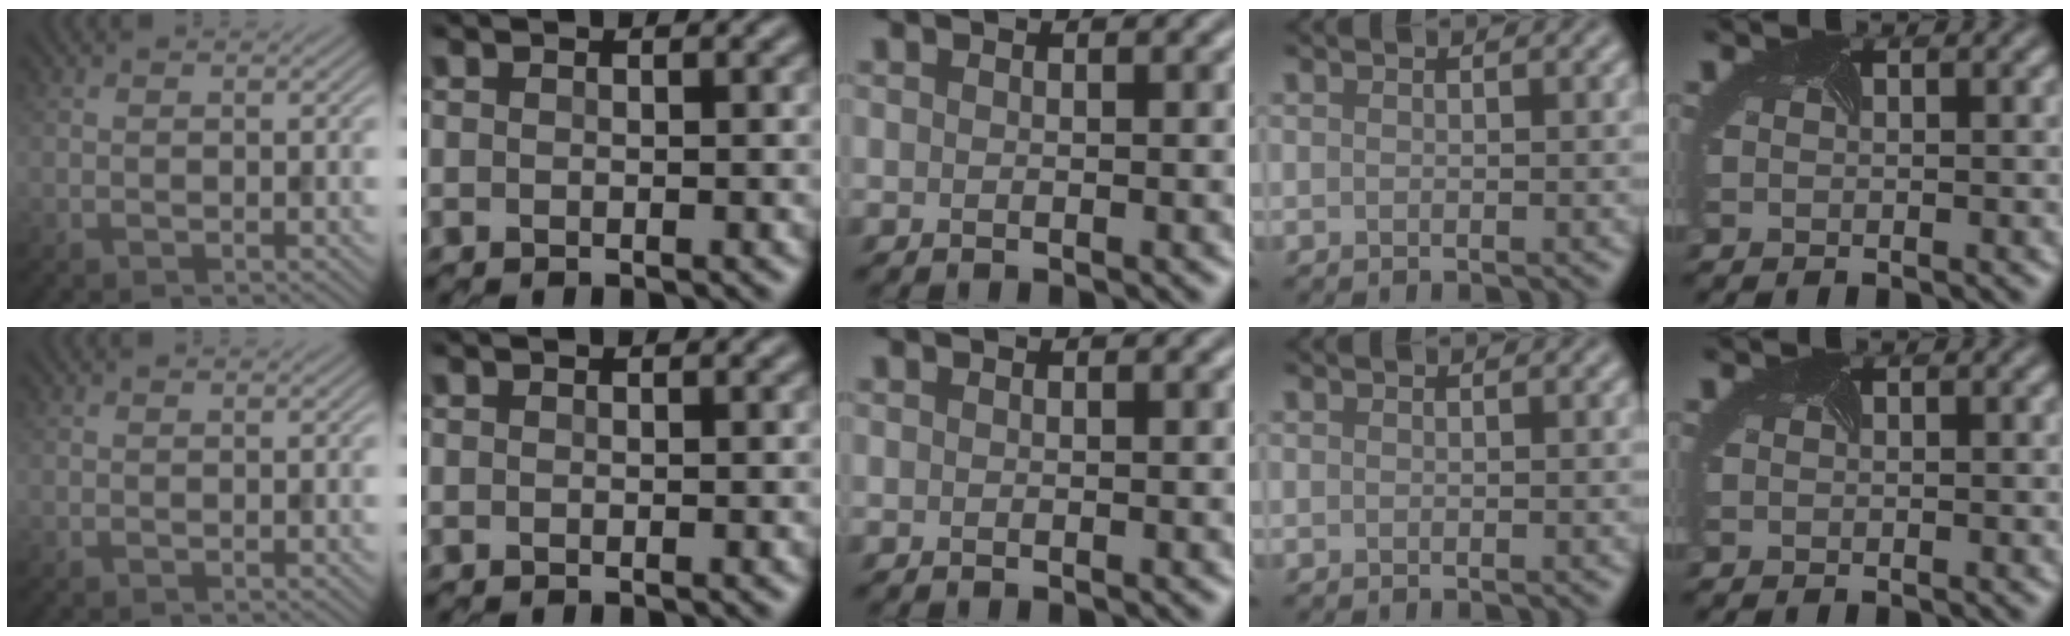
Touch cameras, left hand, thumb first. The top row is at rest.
{}